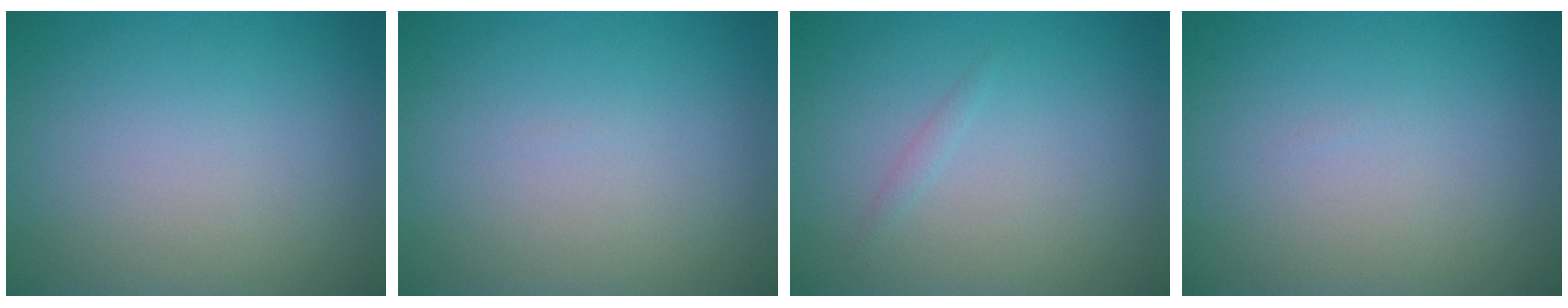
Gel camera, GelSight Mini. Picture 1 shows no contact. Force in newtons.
{"total": 0.0}
{"total": 0.6, "press": 0.6, "slide": 0.0}
{"total": 0.0}